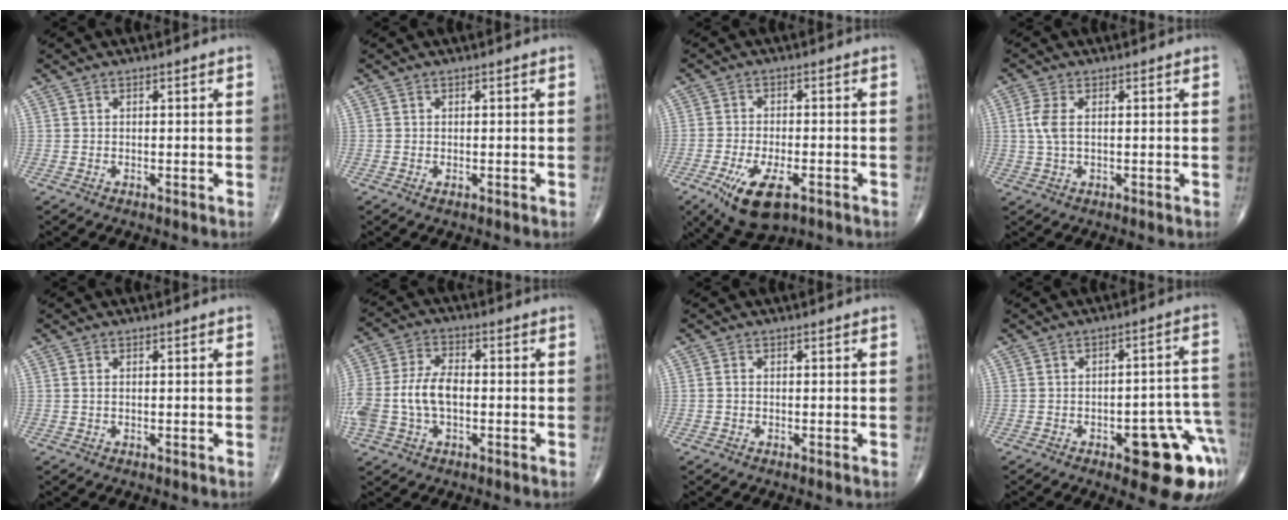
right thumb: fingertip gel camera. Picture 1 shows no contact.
{"total": 0.7, "force": [-0.2, 0.4, 0.5], "torque": [-0.008, -0.002, -0.004]}
{"total": 10.8, "force": [-5.2, 4.8, 8.2], "torque": [-0.151, 0.003, -0.080]}
{"total": 4.0, "force": [0.6, 1.9, 3.5], "torque": [-0.096, 0.005, 0.013]}
{"total": 0.6, "force": [0.1, 0.3, 0.5], "torque": [-0.015, 0.005, 0.004]}
{"total": 12.4, "force": [-1.5, 7.4, 9.8], "torque": [-0.225, 0.023, -0.027]}
{"total": 0.7, "force": [-0.2, 0.5, 0.5], "torque": [-0.008, 0.001, -0.006]}
{"total": 15.0, "force": [-6.2, 5.5, 12.4], "torque": [-0.089, 0.049, -0.060]}